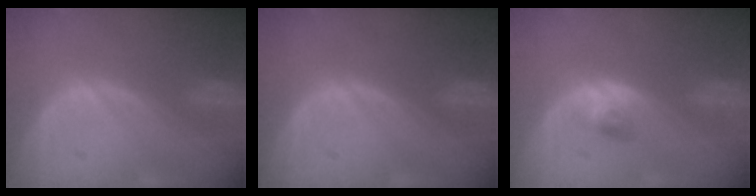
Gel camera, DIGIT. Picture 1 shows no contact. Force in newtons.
{"total": 0.0}
{"total": 2.5, "press": 2.3, "slide": 0.9}